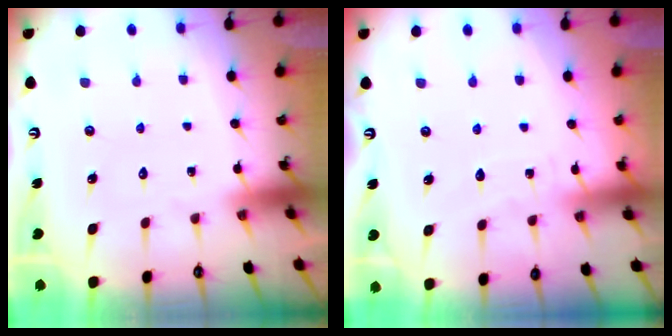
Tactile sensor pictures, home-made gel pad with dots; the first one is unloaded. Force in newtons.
{"total": 3.4, "press": 3.4, "slide": 0.4}